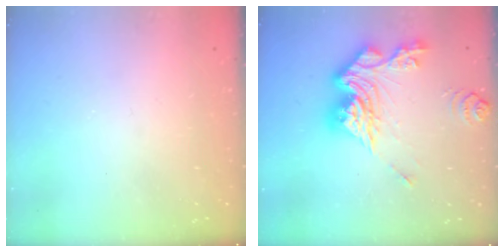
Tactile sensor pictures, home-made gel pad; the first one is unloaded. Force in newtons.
{"total": 19.6, "press": 19.5, "slide": 2.3}